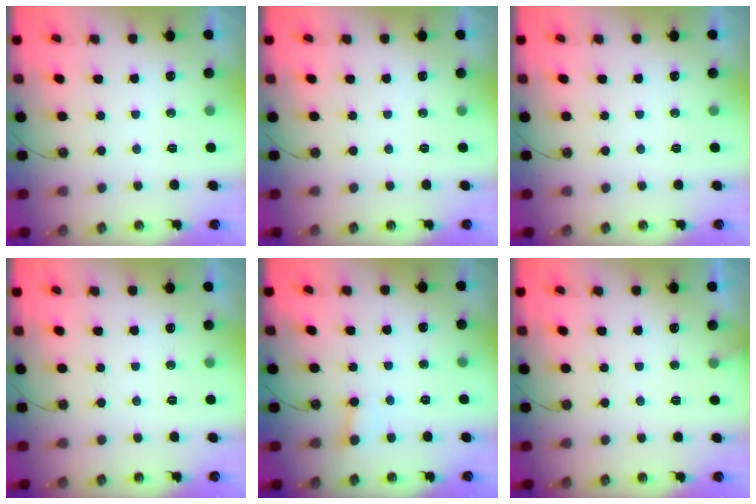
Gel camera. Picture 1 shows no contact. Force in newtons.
{"total": 0.0}
{"total": 0.0}
{"total": 0.0}
{"total": 3.9, "press": 3.9, "slide": 0.3}
{"total": 2.9, "press": 2.9, "slide": 0.2}